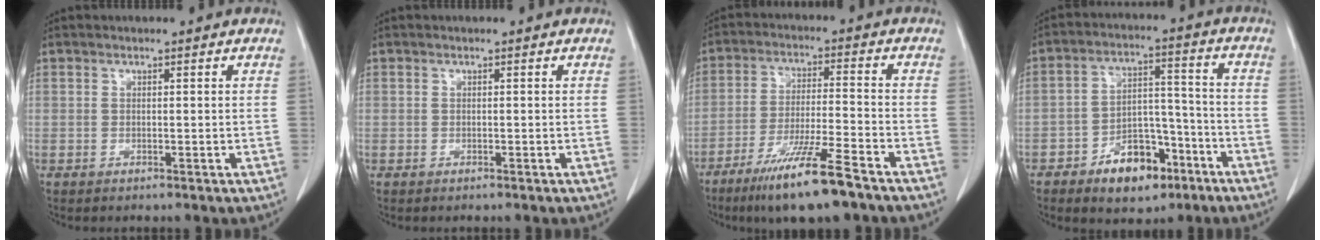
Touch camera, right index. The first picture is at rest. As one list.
[{"total": 0.0}, {"total": 12.0, "force": [-8.3, 0.2, 8.7], "torque": [-0.161, -0.035, -0.149]}, {"total": 10.3, "force": [-6.1, 5.6, 6.2], "torque": [-0.094, 0.023, -0.096]}]